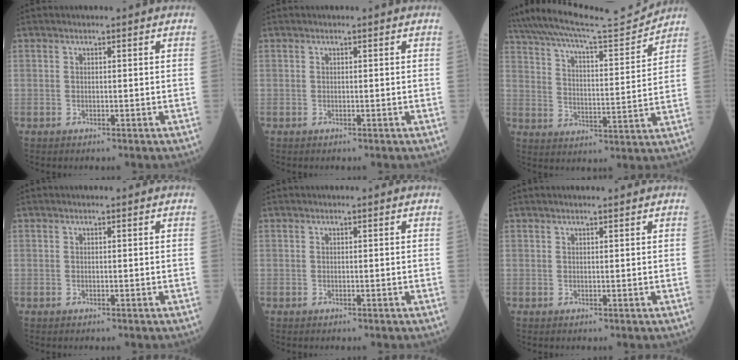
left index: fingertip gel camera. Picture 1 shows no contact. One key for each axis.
{"total": 0.0}
{"total": 18.0, "fx": 17.0, "fy": 0.0, "fz": 6.0, "tx": -0.121, "ty": -0.018, "tz": 0.266}
{"total": 0.0}
{"total": 0.0}
{"total": 2.0, "fx": 1.7, "fy": -0.1, "fz": 1.0, "tx": -0.009, "ty": 0.015, "tz": 0.027}